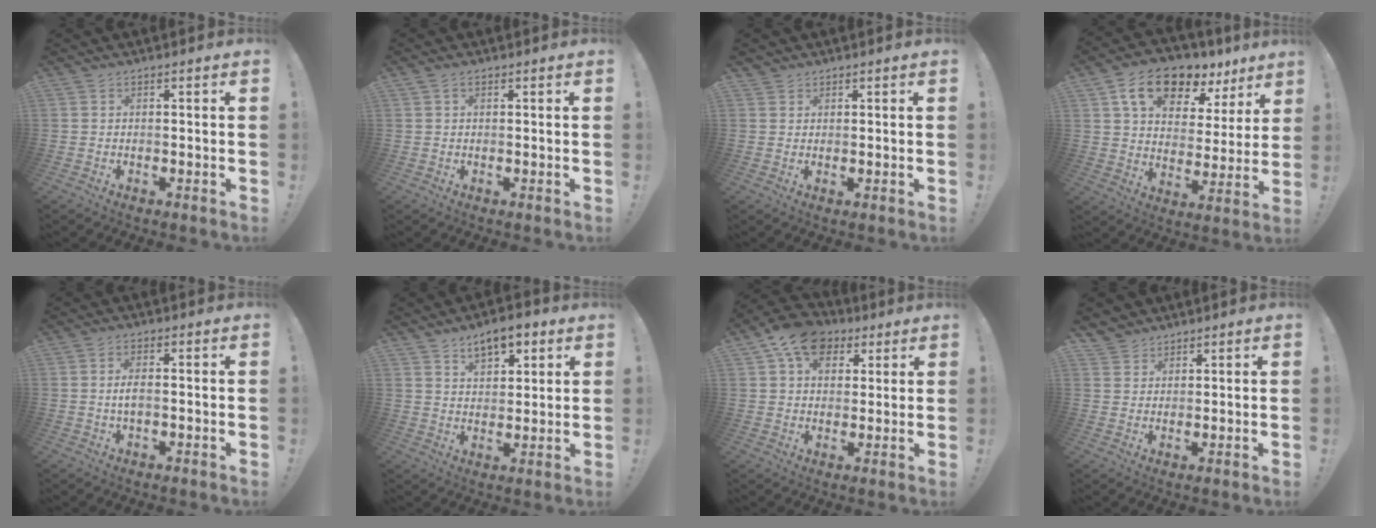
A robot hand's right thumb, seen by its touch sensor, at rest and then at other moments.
{"total": 1.2, "force": [0.6, 0.8, 0.6], "torque": [-0.005, 0.001, 0.009]}
{"total": 1.7, "force": [1.5, 0.9, 0.1], "torque": [0.006, -0.009, 0.027]}
{"total": 15.0, "force": [9.4, 8.6, 7.9], "torque": [-0.132, -0.050, 0.169]}
{"total": 3.1, "force": [-0.2, 1.3, 2.9], "torque": [-0.058, 0.002, -0.005]}
{"total": 8.7, "force": [5.5, 4.8, 4.8], "torque": [-0.065, -0.020, 0.100]}
{"total": 12.8, "force": [6.4, 9.2, 6.0], "torque": [-0.093, -0.027, 0.124]}
{"total": 4.0, "force": [3.3, 2.2, 0.0], "torque": [0.003, -0.022, 0.063]}